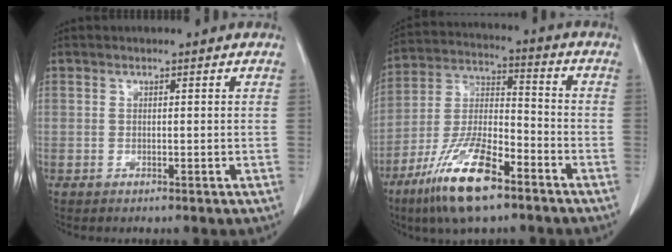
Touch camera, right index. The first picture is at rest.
{"total": 14.7, "force": [-9.2, 3.9, 10.8], "torque": [-0.221, -0.015, -0.168]}